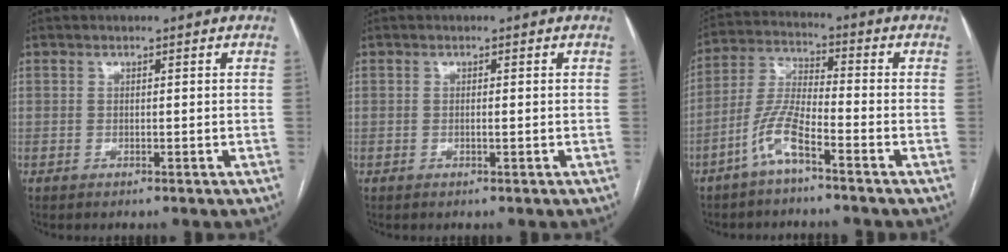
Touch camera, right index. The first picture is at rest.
{"total": 0.6, "force": [-0.1, 0.0, 0.5], "torque": [-0.010, 0.001, -0.002]}
{"total": 7.4, "force": [-4.4, 0.9, 5.8], "torque": [-0.133, 0.004, -0.092]}